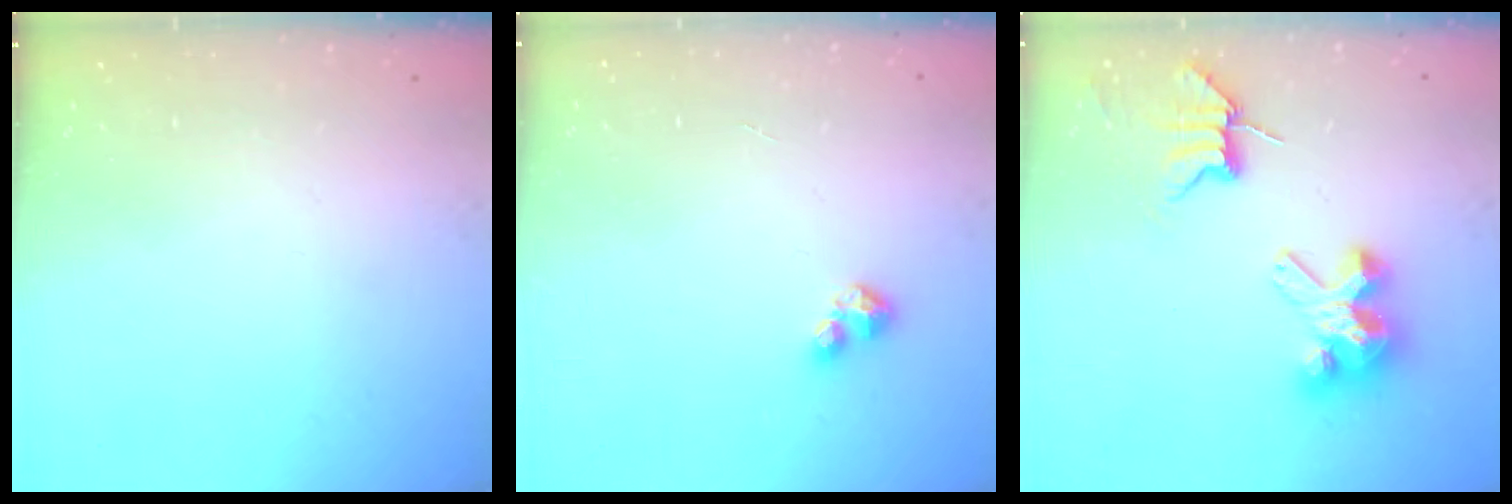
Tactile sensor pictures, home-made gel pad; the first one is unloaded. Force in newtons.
{"total": 2.9, "press": 2.9, "slide": 0.2}
{"total": 8.0, "press": 8.0, "slide": 0.6}